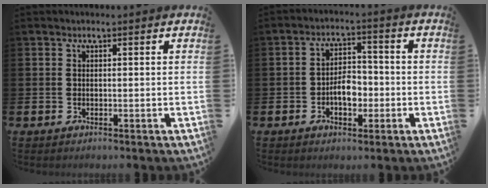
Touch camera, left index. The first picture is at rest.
{"total": 4.1, "force": [-1.2, 2.5, 3.0], "torque": [-0.041, 0.003, -0.028]}